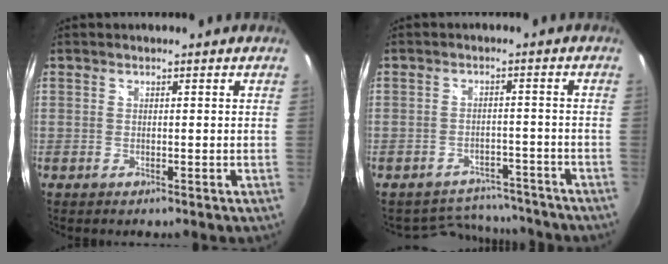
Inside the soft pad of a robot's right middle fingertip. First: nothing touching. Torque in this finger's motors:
{"motor_torque": [-0.60, -0.25, -0.16, -0.05]}